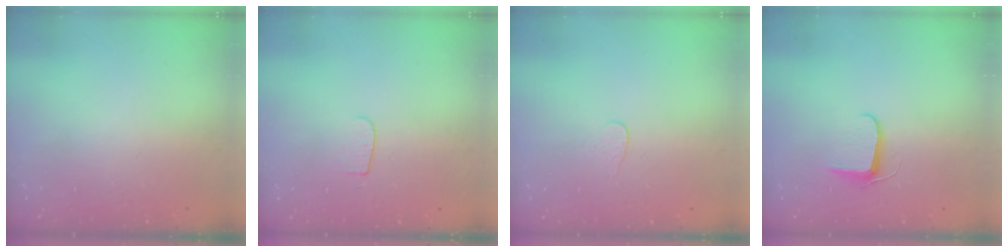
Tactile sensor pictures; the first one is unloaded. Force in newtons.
{"total": 4.2, "press": 4.2, "slide": 0.4}
{"total": 2.7, "press": 2.7, "slide": 0.3}
{"total": 6.4, "press": 6.3, "slide": 0.8}